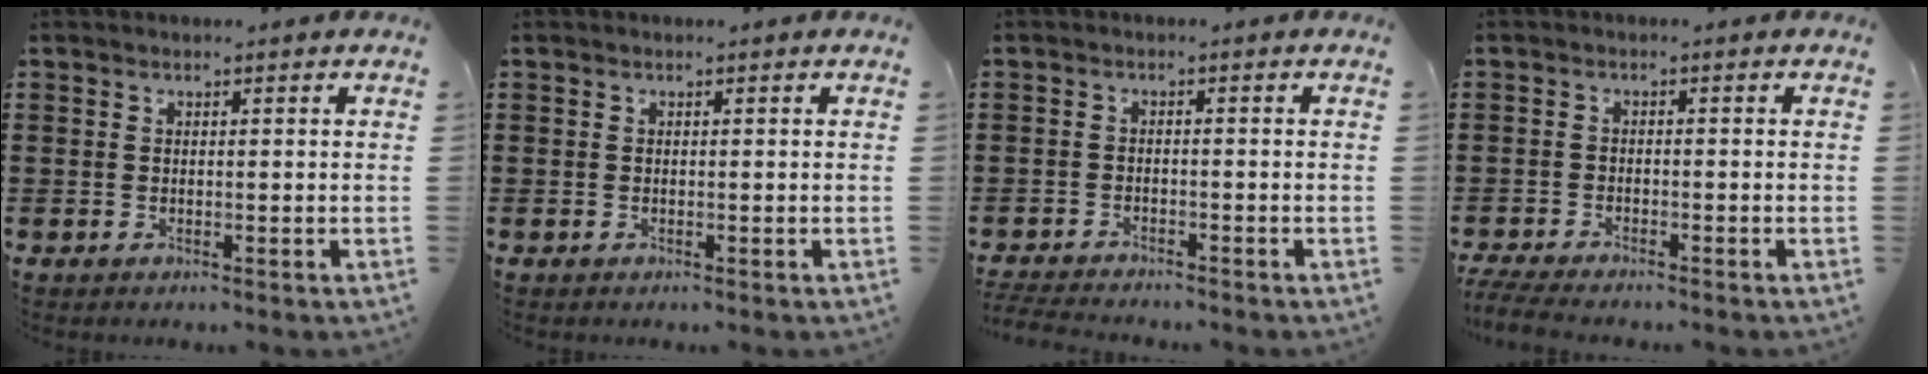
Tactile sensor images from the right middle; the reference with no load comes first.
{"total": 0.0}
{"total": 2.6, "force": [-2.6, 0.1, 0.3], "torque": [-0.015, -0.004, -0.057]}
{"total": 2.9, "force": [-2.7, 0.2, 0.9], "torque": [-0.029, -0.004, -0.060]}